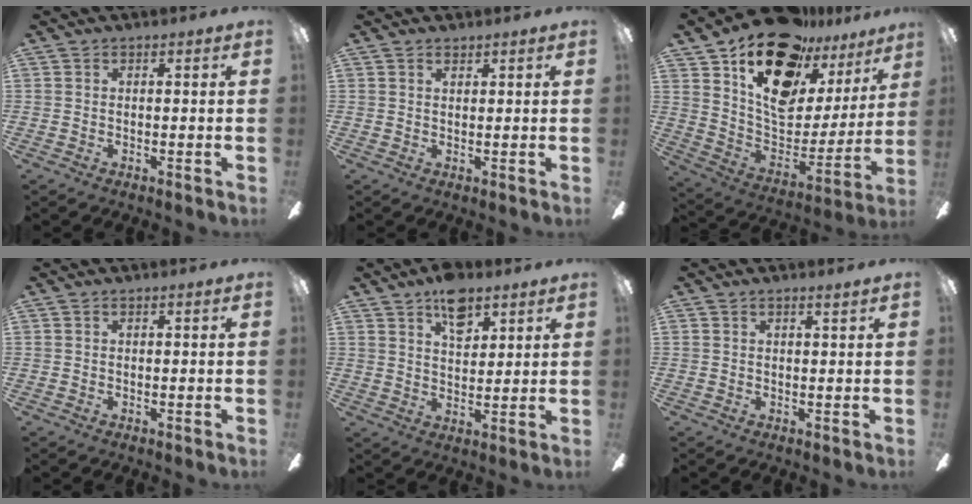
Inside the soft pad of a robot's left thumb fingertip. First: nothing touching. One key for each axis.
{"total": 1.2, "fx": 1.0, "fy": 0.5, "fz": 0.4, "tx": -0.003, "ty": -0.003, "tz": 0.017}
{"total": 21.9, "fx": 14.4, "fy": 11.6, "fz": 11.7, "tx": -0.171, "ty": -0.094, "tz": 0.253}
{"total": 0.0}
{"total": 9.1, "fx": 5.6, "fy": 4.9, "fz": 5.3, "tx": -0.068, "ty": -0.022, "tz": 0.097}
{"total": 1.1, "fx": 1.0, "fy": -0.1, "fz": 0.5, "tx": -0.012, "ty": -0.001, "tz": 0.018}